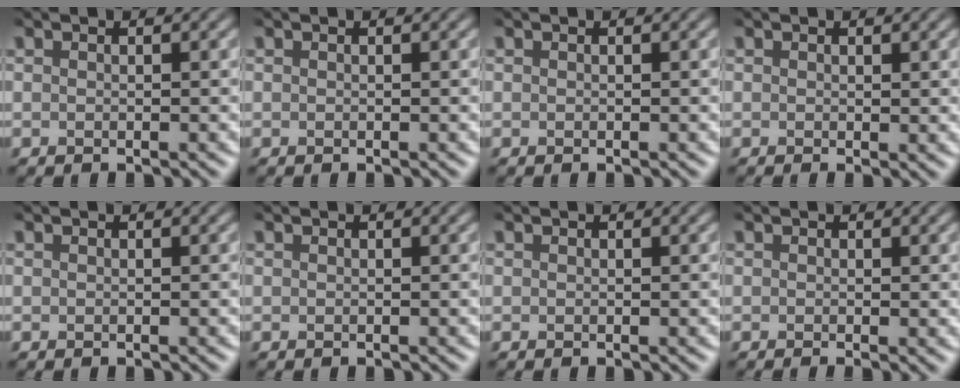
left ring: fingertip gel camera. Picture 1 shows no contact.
{"total": 0.0}
{"total": 0.0}
{"total": 0.8, "force": [0.2, 0.1, 0.8], "torque": [-0.009, -0.003, 0.002]}
{"total": 0.0}
{"total": 0.0}
{"total": 0.0}
{"total": 1.2, "force": [-0.1, 0.2, 1.1], "torque": [-0.016, -0.006, -0.004]}